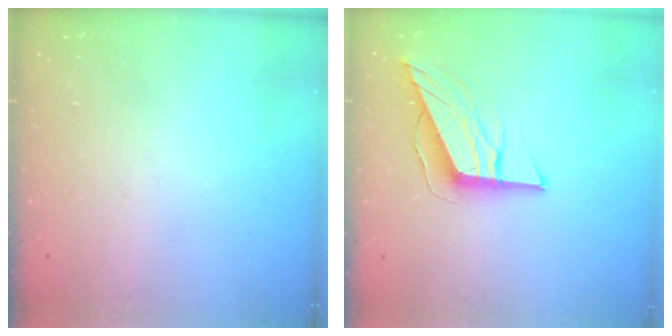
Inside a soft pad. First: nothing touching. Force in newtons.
{"total": 9.6, "press": 9.6, "slide": 0.5}